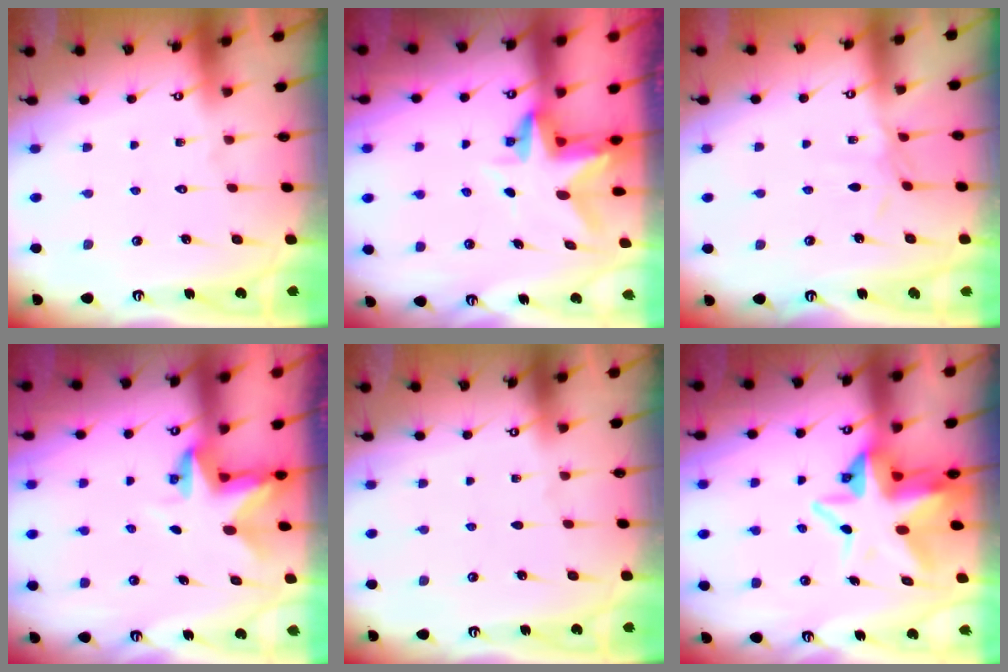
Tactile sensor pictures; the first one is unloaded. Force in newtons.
{"total": 4.3, "press": 4.3, "slide": 0.1}
{"total": 2.7, "press": 2.7, "slide": 0.3}
{"total": 2.8, "press": 2.8, "slide": 0.2}
{"total": 0.0}
{"total": 10.1, "press": 9.9, "slide": 1.8}